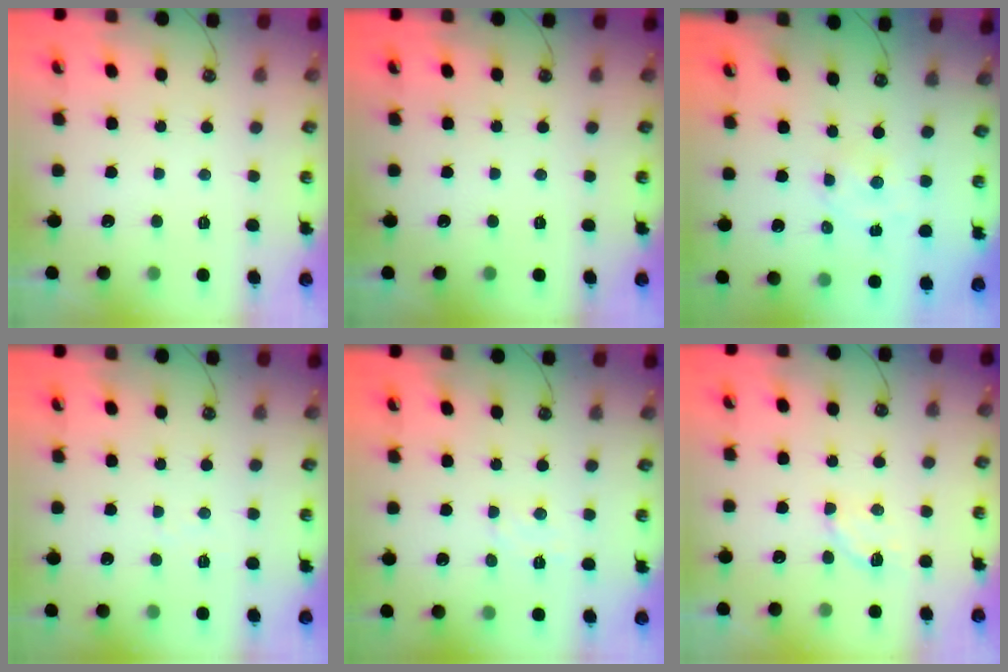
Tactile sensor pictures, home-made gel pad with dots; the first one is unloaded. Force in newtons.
{"total": 0.0}
{"total": 1.8, "press": 1.7, "slide": 0.4}
{"total": 3.2, "press": 3.1, "slide": 0.4}
{"total": 4.8, "press": 4.8, "slide": 0.6}
{"total": 4.2, "press": 4.0, "slide": 1.2}